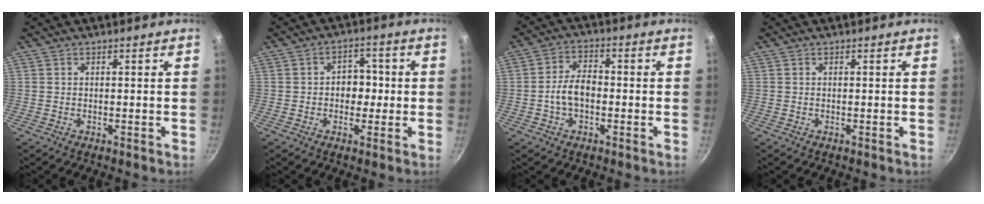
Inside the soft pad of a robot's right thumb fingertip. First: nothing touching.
{"total": 5.4, "force": [-0.3, 4.3, 3.2], "torque": [0.000, 0.011, -0.008]}
{"total": 6.3, "force": [-1.3, 4.0, 4.7], "torque": [-0.074, 0.027, -0.029]}
{"total": 0.0}